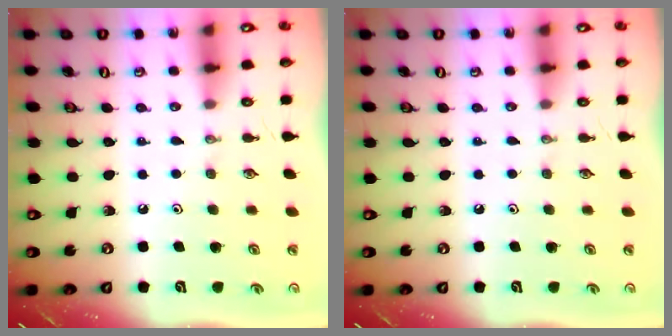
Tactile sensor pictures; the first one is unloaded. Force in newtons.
{"total": 0.0}